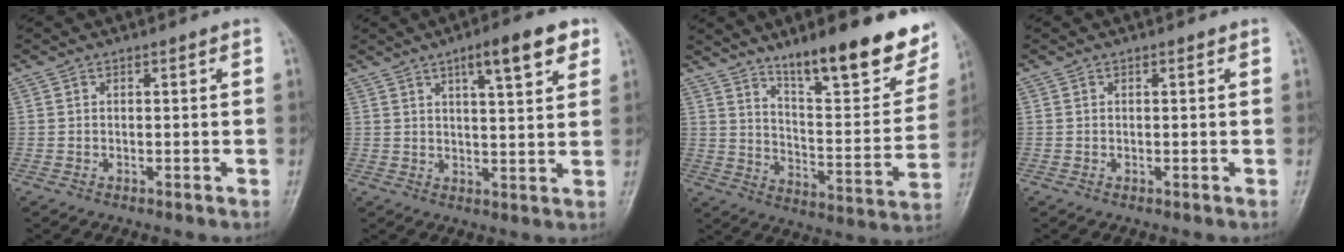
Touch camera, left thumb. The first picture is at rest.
{"total": 9.1, "force": [5.0, 2.3, 7.2], "torque": [-0.090, -0.019, 0.069]}
{"total": 20.7, "force": [14.0, 5.2, 14.3], "torque": [-0.164, -0.080, 0.218]}
{"total": 0.0}